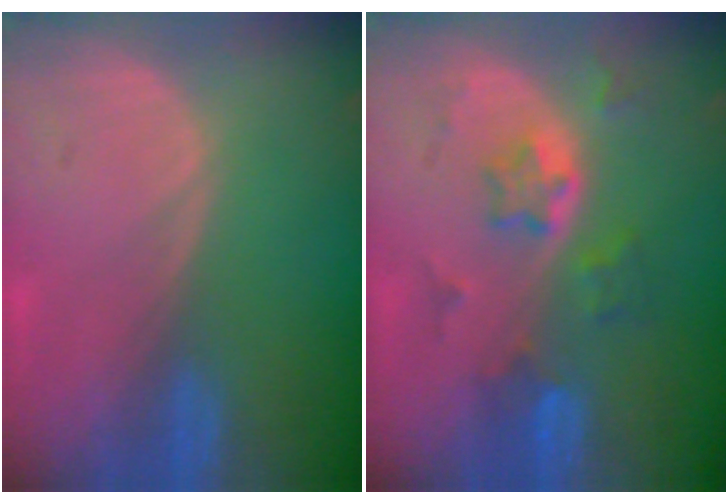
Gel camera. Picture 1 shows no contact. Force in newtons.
{"total": 5.9, "press": 5.3, "slide": 2.5}